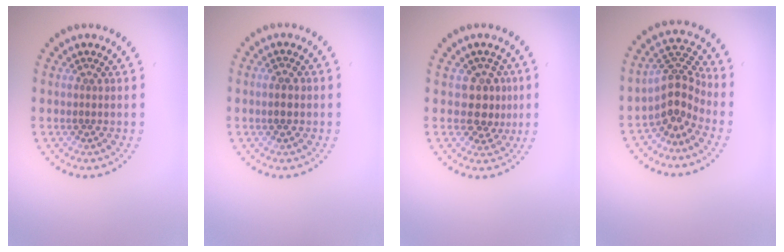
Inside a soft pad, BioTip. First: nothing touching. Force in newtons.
{"total": 1.7, "press": 1.7, "slide": 0.0}
{"total": 2.9, "press": 2.7, "slide": 1.2}
{"total": 3.4, "press": 2.6, "slide": 2.2}